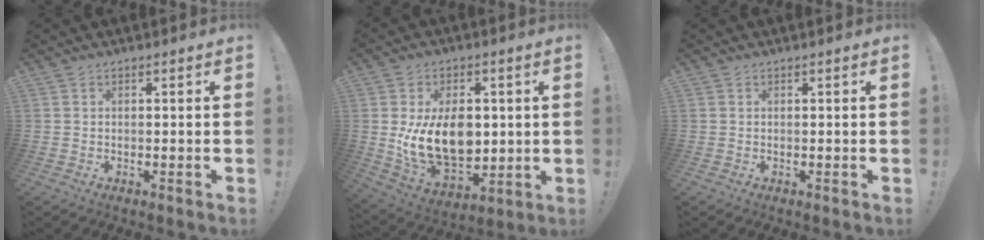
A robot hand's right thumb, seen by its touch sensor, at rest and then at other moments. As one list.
[{"total": 17.5, "force": [1.2, 12.7, 12.0], "torque": [-0.200, -0.027, 0.026]}, {"total": 0.0}]